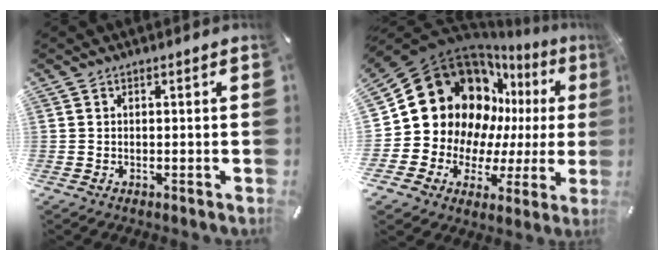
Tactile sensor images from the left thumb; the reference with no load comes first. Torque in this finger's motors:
{"motor_torque": [1.59, 3.42, 2.03, 0.02, 0.68]}